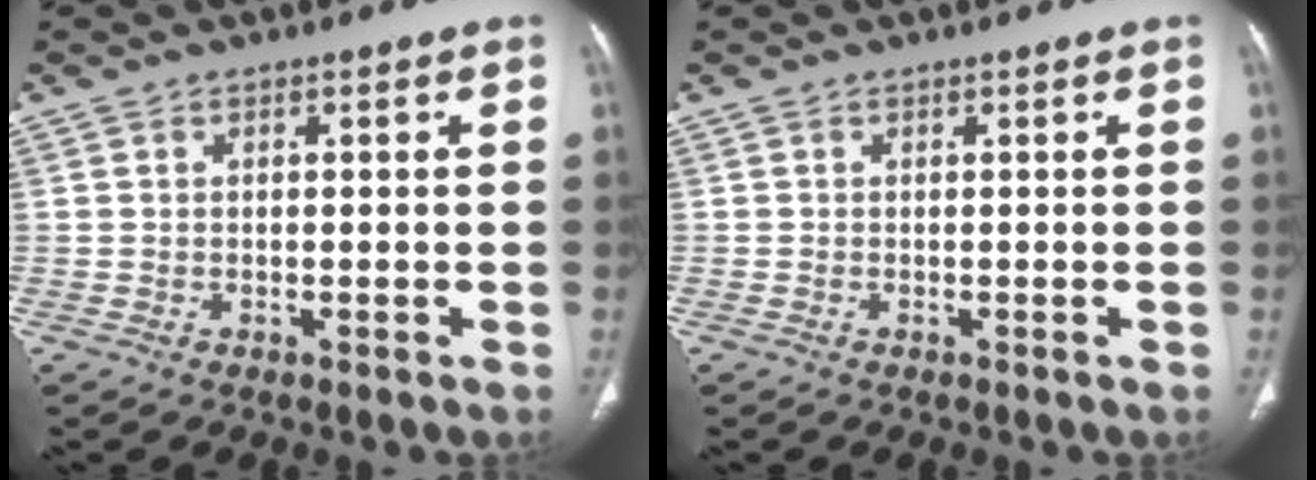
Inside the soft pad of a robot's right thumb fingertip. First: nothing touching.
{"total": 0.0}